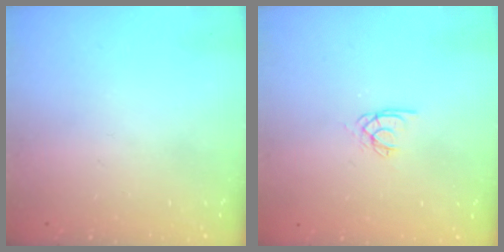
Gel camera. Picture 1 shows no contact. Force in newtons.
{"total": 2.5, "press": 2.5, "slide": 0.1}